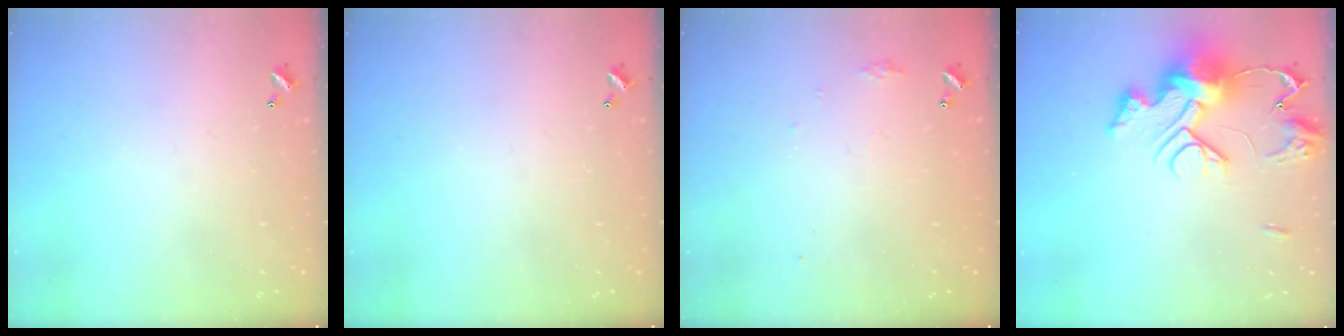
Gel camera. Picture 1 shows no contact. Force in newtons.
{"total": 0.0}
{"total": 4.5, "press": 4.5, "slide": 0.5}
{"total": 14.4, "press": 14.3, "slide": 1.2}